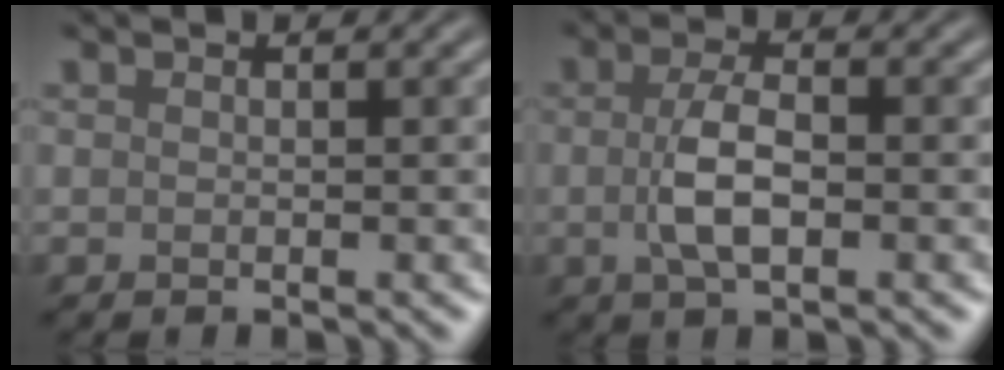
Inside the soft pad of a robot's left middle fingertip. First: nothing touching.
{"total": 3.8, "force": [-0.4, 1.6, 3.4], "torque": [-0.072, 0.001, -0.010]}